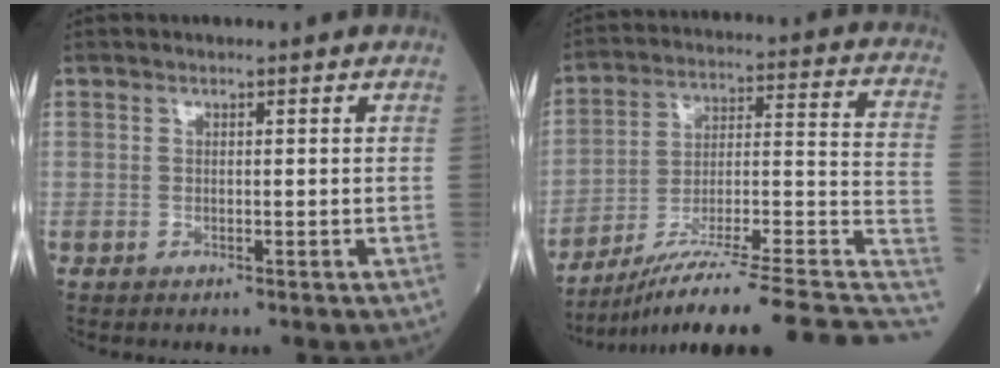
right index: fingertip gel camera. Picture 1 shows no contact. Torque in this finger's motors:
{"motor_torque": [-0.24, -0.38, 0.09, 0.10]}